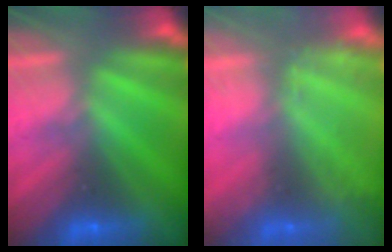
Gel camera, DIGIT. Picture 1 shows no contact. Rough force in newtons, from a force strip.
{"total": 2.2}